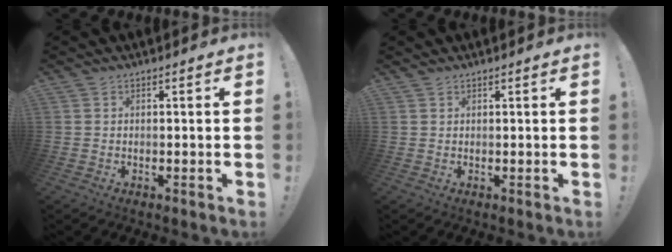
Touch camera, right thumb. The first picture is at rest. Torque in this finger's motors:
{"motor_torque": [-0.33, -0.42, -0.12, 0.30, -0.01]}